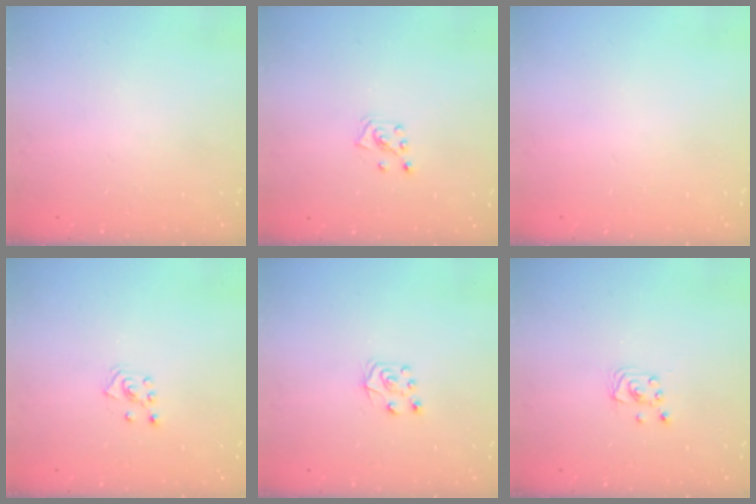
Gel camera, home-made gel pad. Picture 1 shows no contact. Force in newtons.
{"total": 3.8, "press": 3.8, "slide": 0.4}
{"total": 0.0}
{"total": 2.8, "press": 2.7, "slide": 0.5}
{"total": 6.1, "press": 6.1, "slide": 0.5}
{"total": 1.9, "press": 1.9, "slide": 0.1}